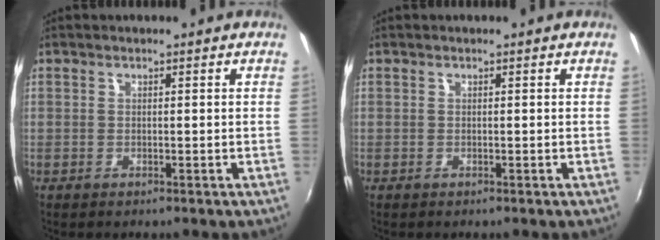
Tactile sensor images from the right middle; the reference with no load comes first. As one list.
[{"total": 0.0}]